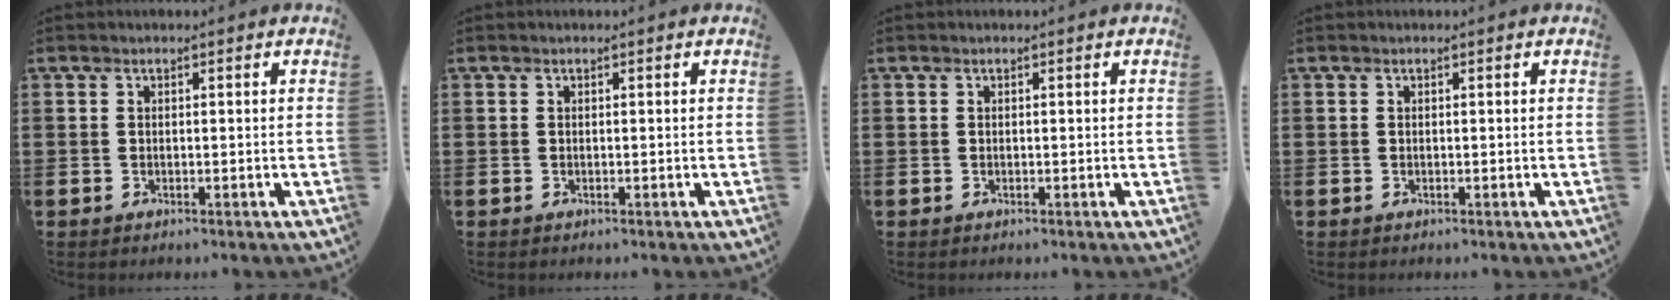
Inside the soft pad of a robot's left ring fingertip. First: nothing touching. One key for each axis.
{"total": 0.0}
{"total": 0.0}
{"total": 0.0}